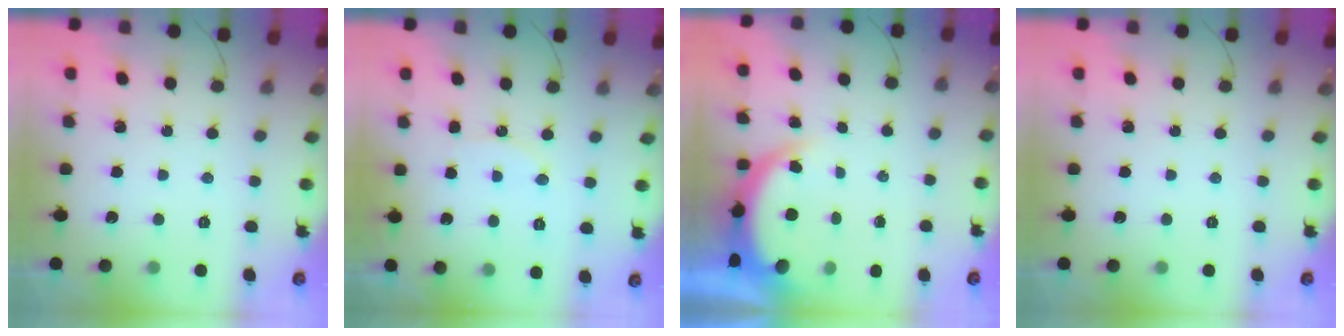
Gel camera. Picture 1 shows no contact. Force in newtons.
{"total": 7.5, "press": 7.2, "slide": 2.0}
{"total": 4.5, "press": 4.5, "slide": 0.2}
{"total": 0.0}